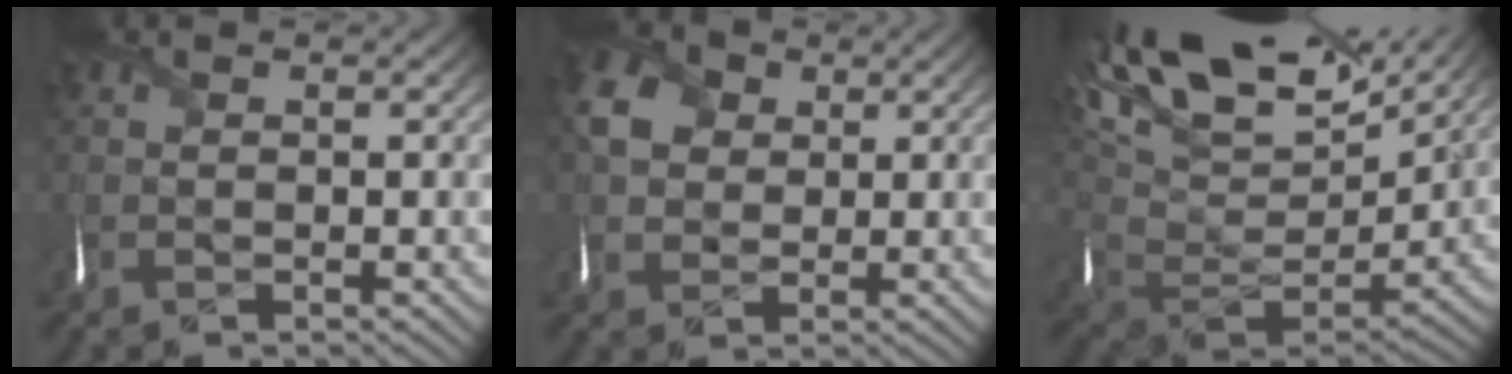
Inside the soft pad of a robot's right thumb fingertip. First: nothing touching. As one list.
[{"total": 5.5, "force": [1.7, 4.6, 2.5], "torque": [-0.060, 0.010, 0.025]}, {"total": 19.9, "force": [10.8, 9.8, 13.6], "torque": [-0.274, 0.024, 0.193]}]